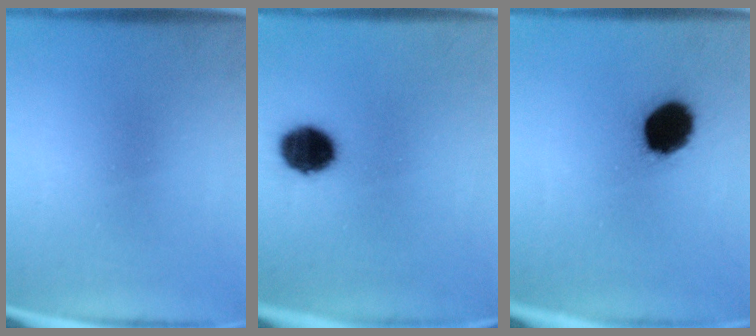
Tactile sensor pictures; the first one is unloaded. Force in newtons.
{"total": 10.7}
{"total": 13.6}